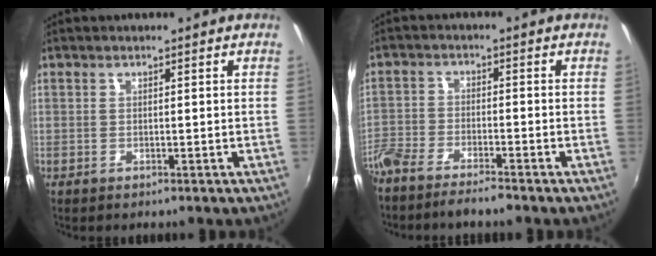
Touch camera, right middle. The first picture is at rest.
{"total": 7.7, "force": [-6.5, 1.3, 3.8], "torque": [-0.105, -0.019, -0.127]}